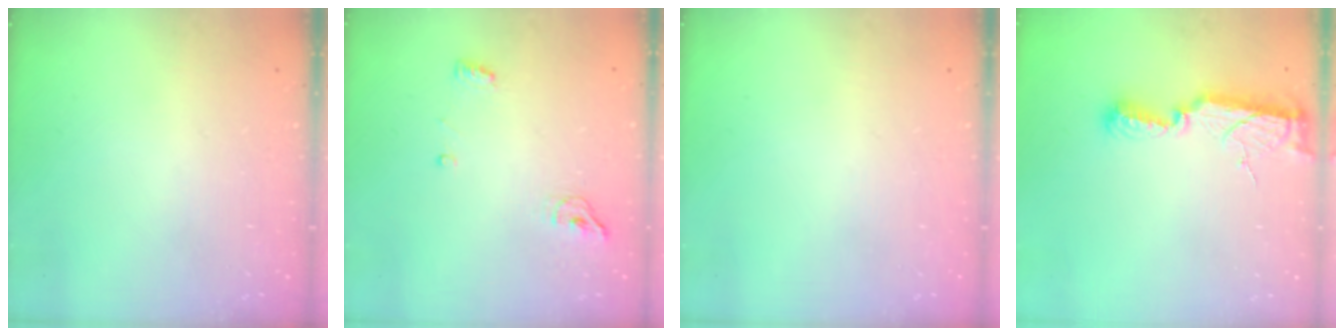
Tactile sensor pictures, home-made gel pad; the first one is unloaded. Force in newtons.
{"total": 5.4, "press": 5.3, "slide": 1.1}
{"total": 0.0}
{"total": 9.5, "press": 9.2, "slide": 2.7}